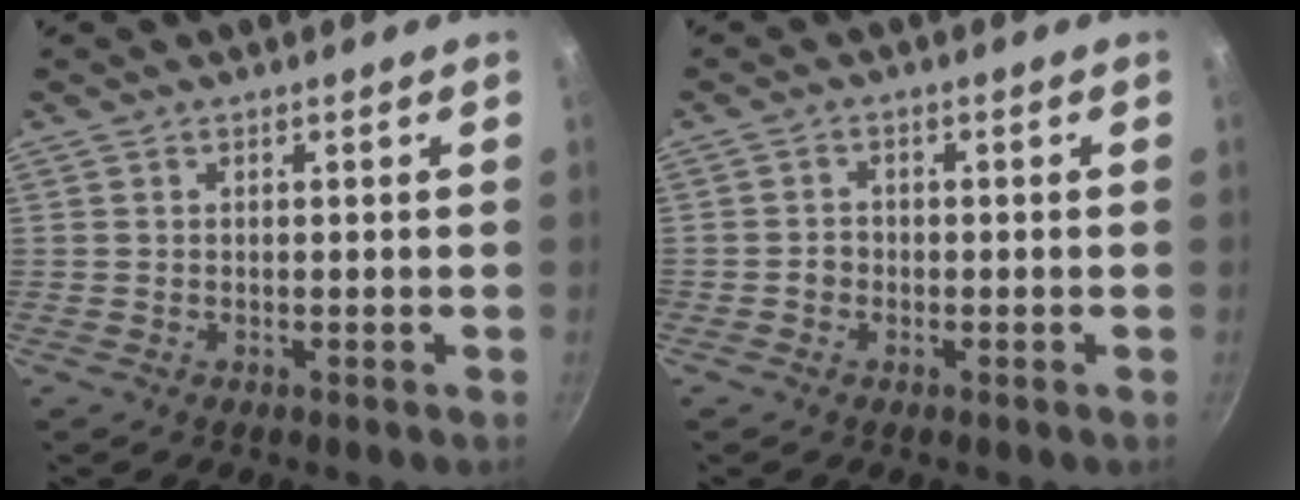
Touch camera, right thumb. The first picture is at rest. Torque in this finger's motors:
{"motor_torque": [0.07, 0.04, 0.30, -0.12, 0.01]}